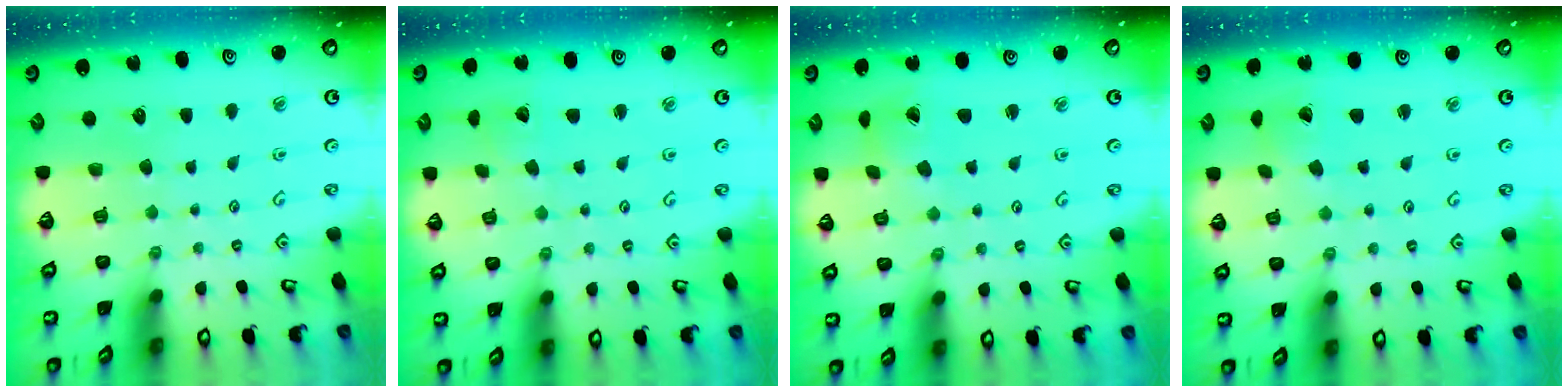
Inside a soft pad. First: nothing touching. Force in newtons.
{"total": 1.3, "press": 1.3, "slide": 0.0}
{"total": 1.6, "press": 1.6, "slide": 0.3}
{"total": 2.1, "press": 2.1, "slide": 0.3}